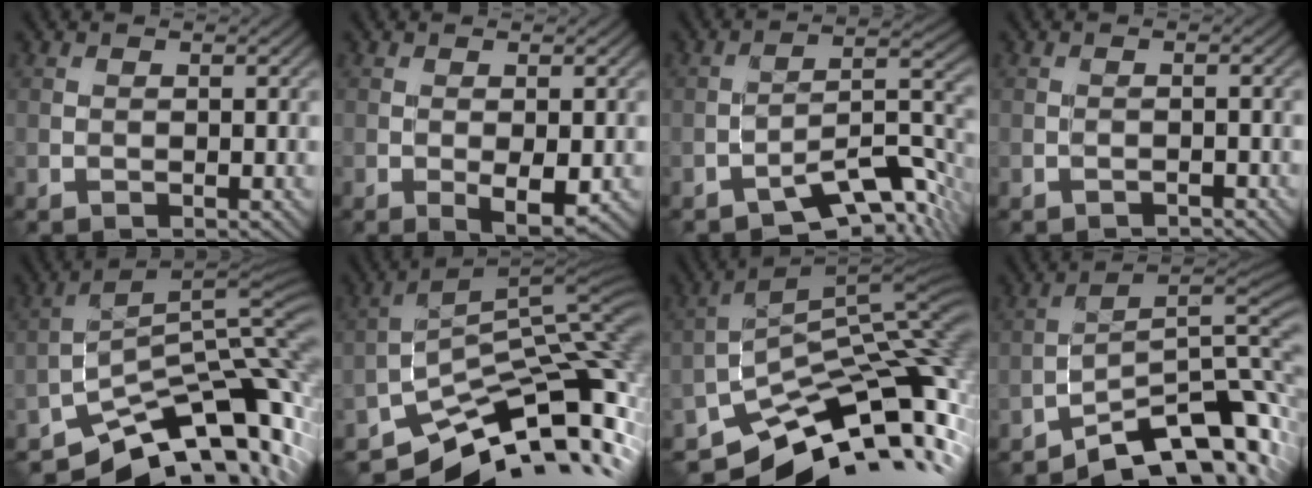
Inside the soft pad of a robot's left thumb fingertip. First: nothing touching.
{"total": 3.1, "force": [-0.8, 1.1, 2.8], "torque": [-0.050, -0.009, -0.005]}
{"total": 9.3, "force": [-6.2, 2.4, 6.4], "torque": [-0.090, 0.010, -0.106]}
{"total": 1.1, "force": [-1.1, 0.2, 0.3], "torque": [-0.002, 0.001, -0.021]}
{"total": 13.1, "force": [-9.0, 4.6, 8.3], "torque": [-0.143, -0.002, -0.152]}
{"total": 13.3, "force": [-8.5, 4.8, 9.0], "torque": [-0.159, -0.003, -0.144]}
{"total": 14.6, "force": [-8.7, 5.5, 10.4], "torque": [-0.187, -0.013, -0.134]}
{"total": 12.6, "force": [-8.8, 3.6, 8.3], "torque": [-0.135, -0.006, -0.140]}